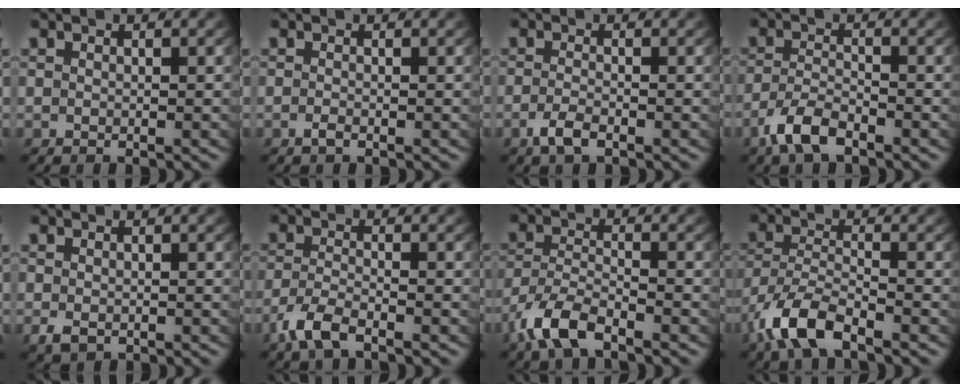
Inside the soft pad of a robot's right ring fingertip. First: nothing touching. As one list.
[{"total": 0.7, "force": [-0.6, 0.0, 0.4], "torque": [-0.012, -0.006, -0.009]}, {"total": 2.0, "force": [-1.6, 0.4, 1.2], "torque": [-0.033, -0.012, -0.025]}, {"total": 3.3, "force": [-2.5, 1.1, 1.9], "torque": [-0.044, -0.010, -0.040]}, {"total": 1.5, "force": [-0.8, 0.9, 0.9], "torque": [-0.030, -0.016, -0.002]}, {"total": 3.1, "force": [-2.3, 0.8, 1.9], "torque": [-0.048, -0.010, -0.038]}, {"total": 4.0, "force": [-3.0, 1.4, 2.4], "torque": [-0.057, -0.015, -0.048]}, {"total": 4.2, "force": [-2.8, 1.4, 2.8], "torque": [-0.073, -0.023, -0.041]}]